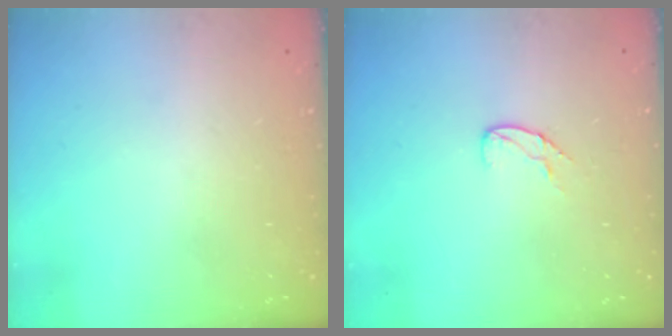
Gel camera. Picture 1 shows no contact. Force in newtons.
{"total": 5.6, "press": 5.6, "slide": 0.5}